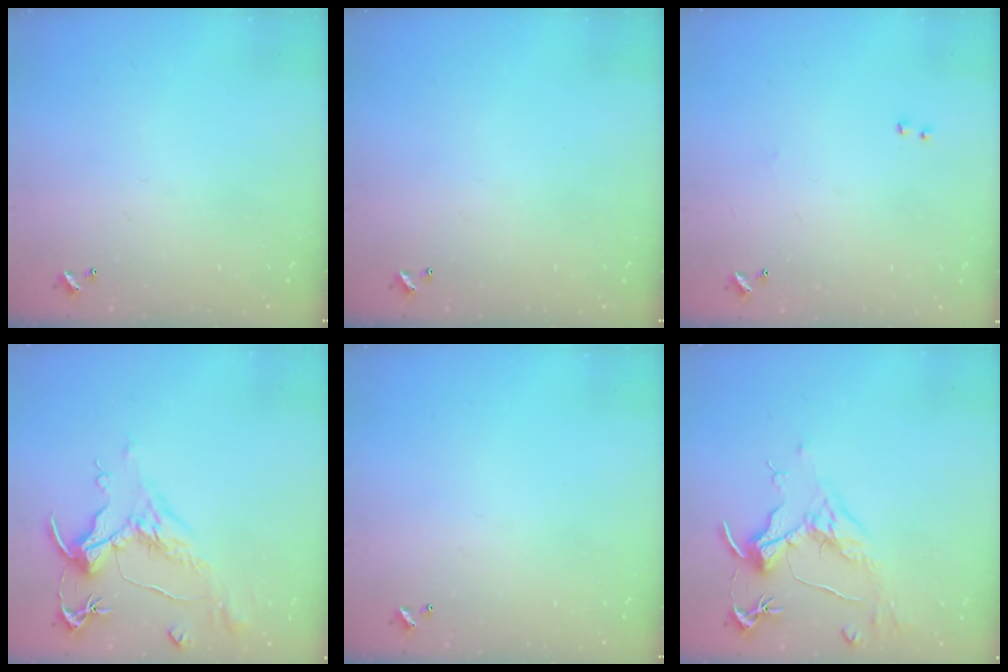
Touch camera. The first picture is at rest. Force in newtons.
{"total": 0.0}
{"total": 2.3, "press": 2.2, "slide": 0.8}
{"total": 1.6, "press": 0.8, "slide": 1.5}
{"total": 0.0}
{"total": 1.8, "press": 1.6, "slide": 0.9}